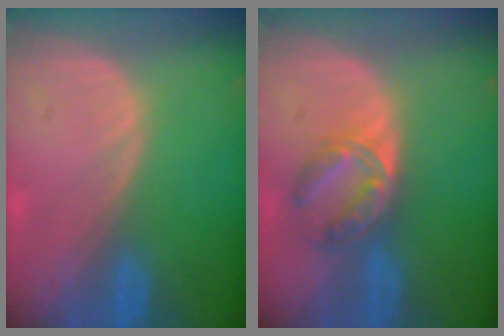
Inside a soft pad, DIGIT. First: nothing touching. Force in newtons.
{"total": 6.2, "press": 5.7, "slide": 2.5}